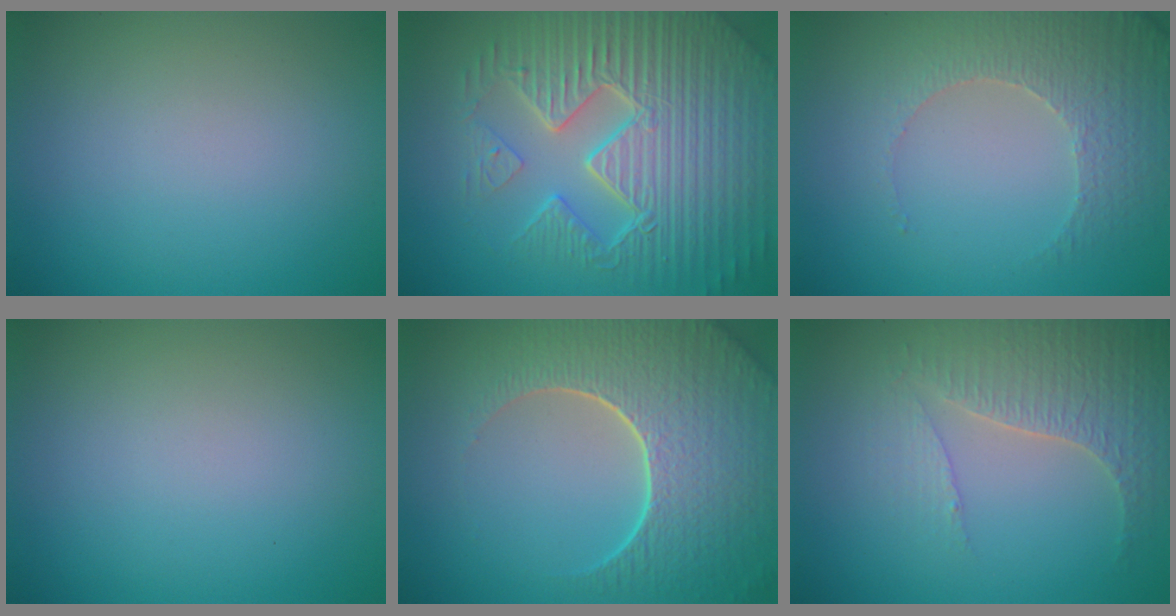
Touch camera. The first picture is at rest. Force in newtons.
{"total": 10.1, "press": 6.7, "slide": 7.5}
{"total": 3.8, "press": 3.3, "slide": 1.9}
{"total": 0.0}
{"total": 9.0, "press": 6.3, "slide": 6.5}
{"total": 3.4, "press": 3.4, "slide": 0.5}